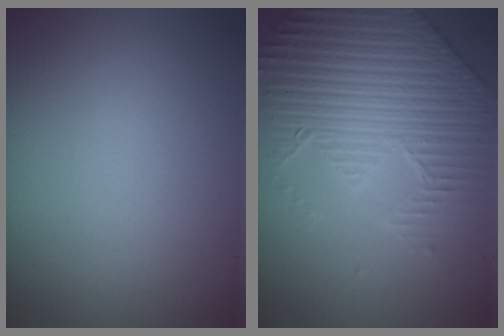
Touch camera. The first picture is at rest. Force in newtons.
{"total": 8.2, "press": 5.9, "slide": 5.6}